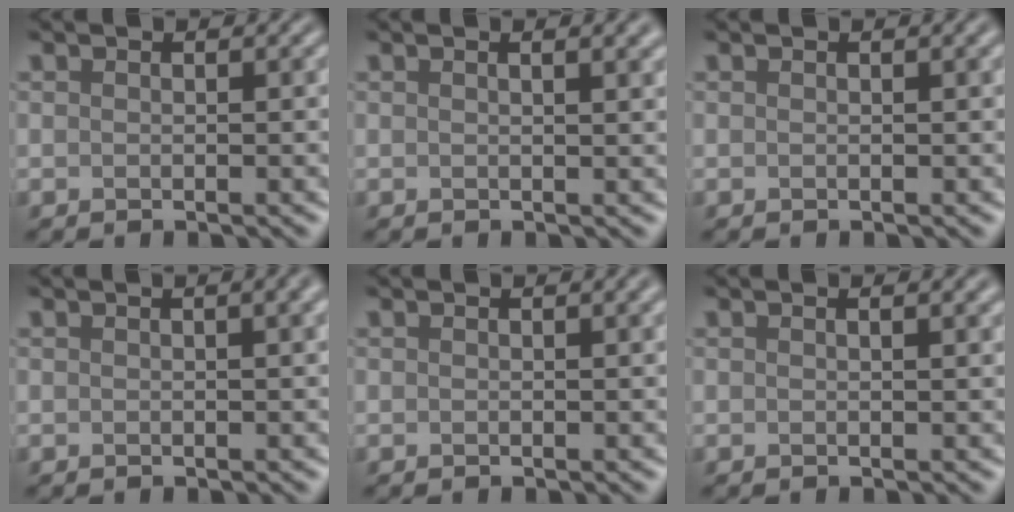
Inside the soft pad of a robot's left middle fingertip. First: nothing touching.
{"total": 3.9, "force": [1.9, 1.7, 2.9], "torque": [-0.009, 0.010, -0.004]}
{"total": 1.1, "force": [0.5, 0.3, 1.0], "torque": [-0.011, 0.001, 0.002]}
{"total": 4.2, "force": [1.7, 2.0, 3.3], "torque": [-0.016, 0.017, -0.007]}
{"total": 1.9, "force": [0.8, 0.6, 1.6], "torque": [-0.015, -0.002, 0.003]}
{"total": 2.3, "force": [1.1, 0.9, 1.8], "torque": [-0.011, -0.003, -0.004]}